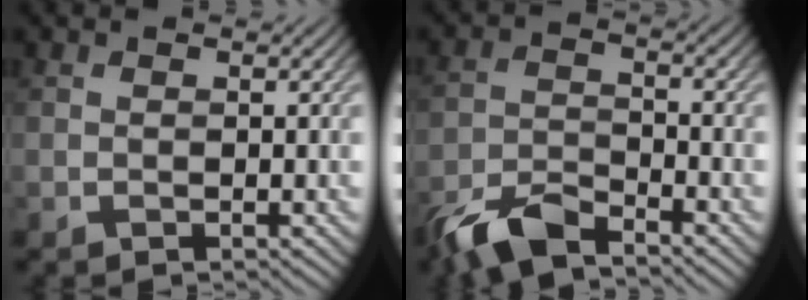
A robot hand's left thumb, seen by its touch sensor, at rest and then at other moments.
{"total": 6.6, "force": [-5.5, 1.8, 3.3], "torque": [-0.068, -0.004, -0.115]}